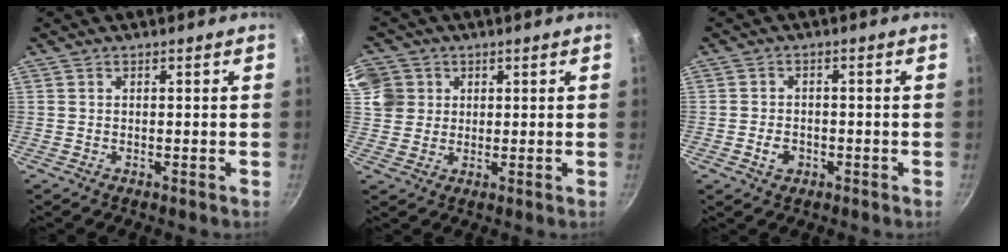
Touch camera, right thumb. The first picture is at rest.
{"total": 8.1, "force": [2.6, 7.4, 2.2], "torque": [-0.022, 0.002, 0.046]}
{"total": 3.4, "force": [-1.4, 2.6, 1.8], "torque": [-0.025, 0.012, -0.023]}